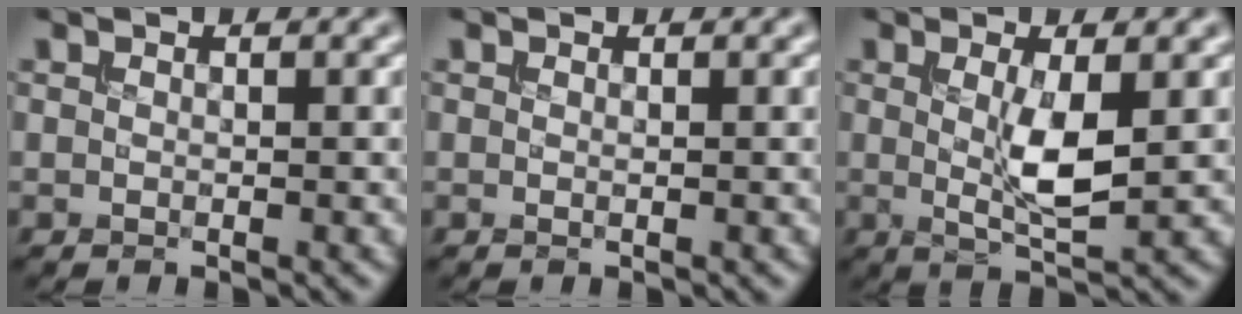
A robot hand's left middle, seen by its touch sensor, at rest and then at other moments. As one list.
[{"total": 0.0}, {"total": 3.8, "force": [0.2, 0.8, 3.7], "torque": [-0.070, -0.010, 0.007]}]